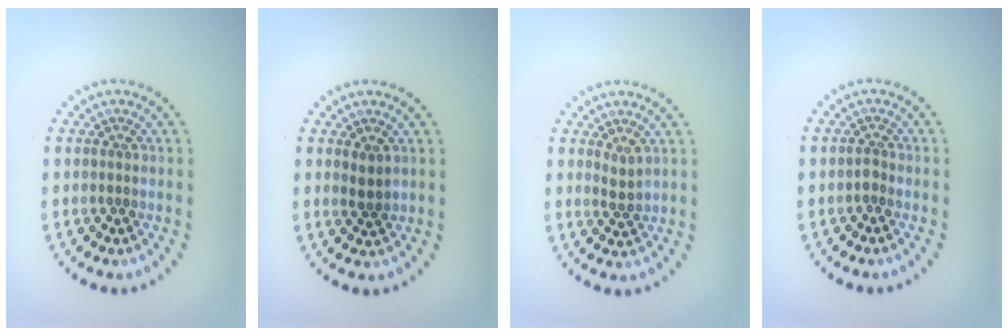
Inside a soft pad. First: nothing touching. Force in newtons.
{"total": 1.2, "press": 1.1, "slide": 0.4}
{"total": 1.0, "press": 0.8, "slide": 0.5}
{"total": 0.8, "press": 0.5, "slide": 0.6}